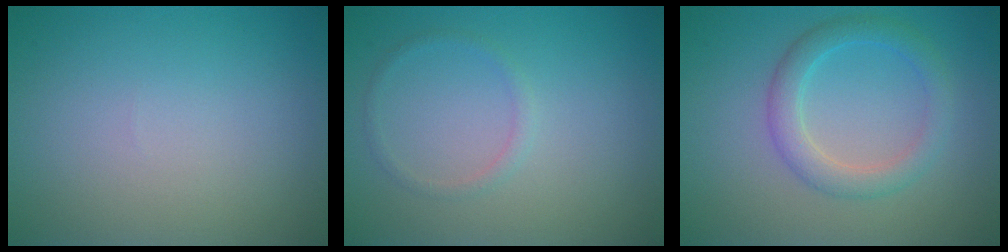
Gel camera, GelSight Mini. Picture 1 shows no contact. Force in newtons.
{"total": 1.0, "press": 0.9, "slide": 0.2}
{"total": 3.1, "press": 3.1, "slide": 0.2}